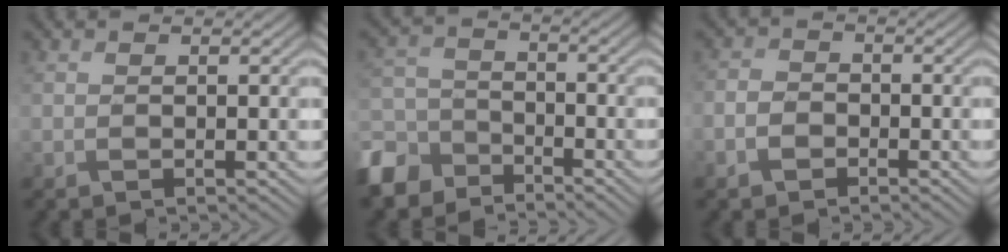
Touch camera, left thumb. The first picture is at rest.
{"total": 8.2, "force": [-6.0, 4.8, 2.9], "torque": [-0.080, -0.010, -0.136]}
{"total": 2.3, "force": [-1.3, 1.7, 1.0], "torque": [-0.020, 0.000, -0.034]}